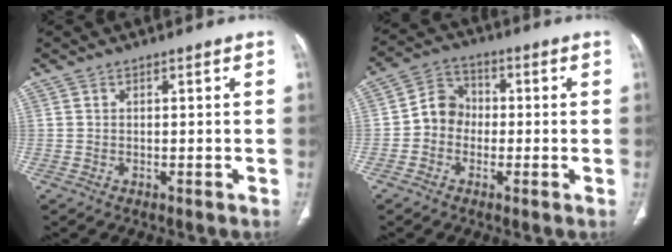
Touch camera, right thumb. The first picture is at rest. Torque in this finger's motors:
{"motor_torque": [-0.20, 0.17, 0.76, -0.58, 0.01]}